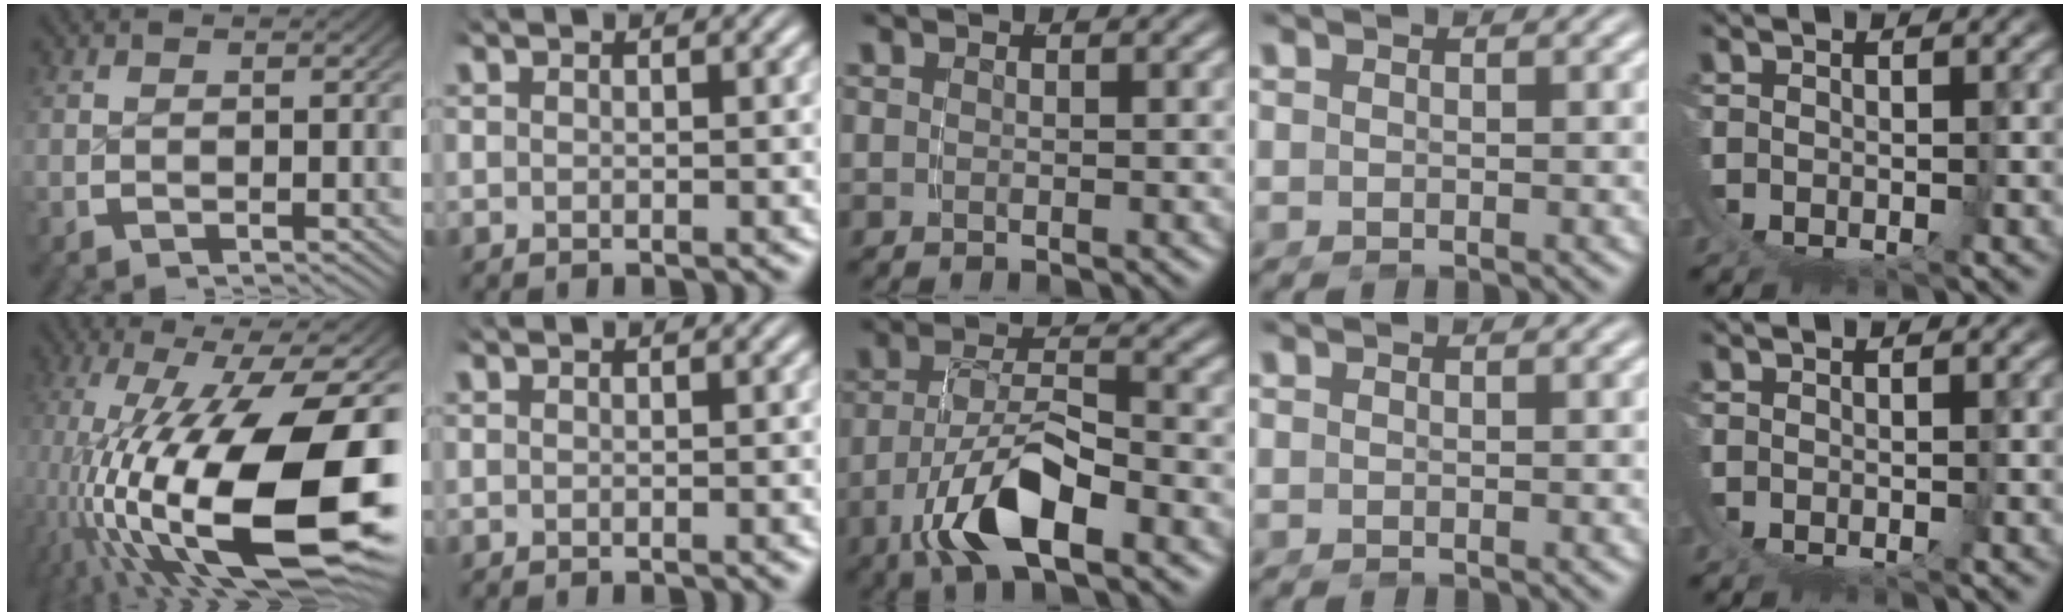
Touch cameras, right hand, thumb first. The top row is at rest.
{"thumb": {"total": 23.5, "force": [-3.3, 12.5, 19.6], "torque": [-0.372, -0.081, 0.007]}, "middle": {"total": 6.2, "force": [-2.7, 2.2, 5.2], "torque": [-0.085, -0.012, -0.038]}}